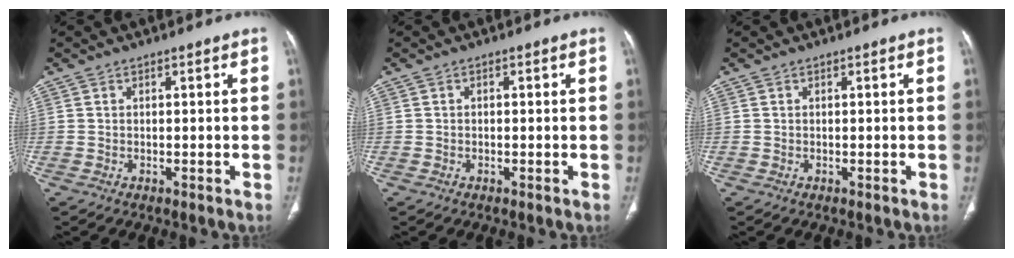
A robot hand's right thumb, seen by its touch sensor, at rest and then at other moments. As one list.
[{"total": 0.0}, {"total": 0.0}]